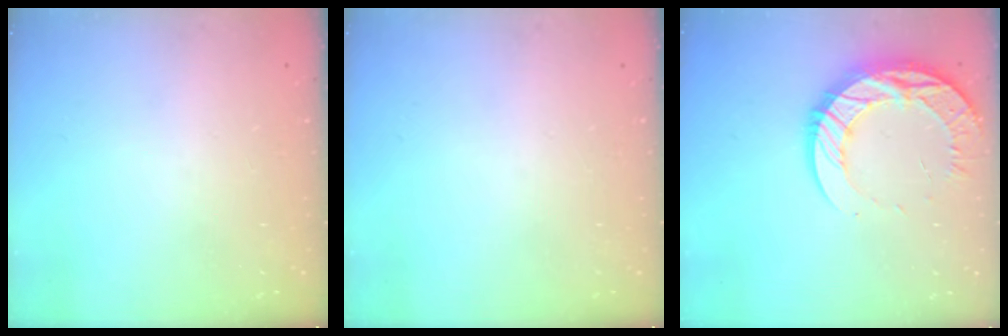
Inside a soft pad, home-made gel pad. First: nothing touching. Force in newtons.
{"total": 0.0}
{"total": 18.9, "press": 18.8, "slide": 1.6}